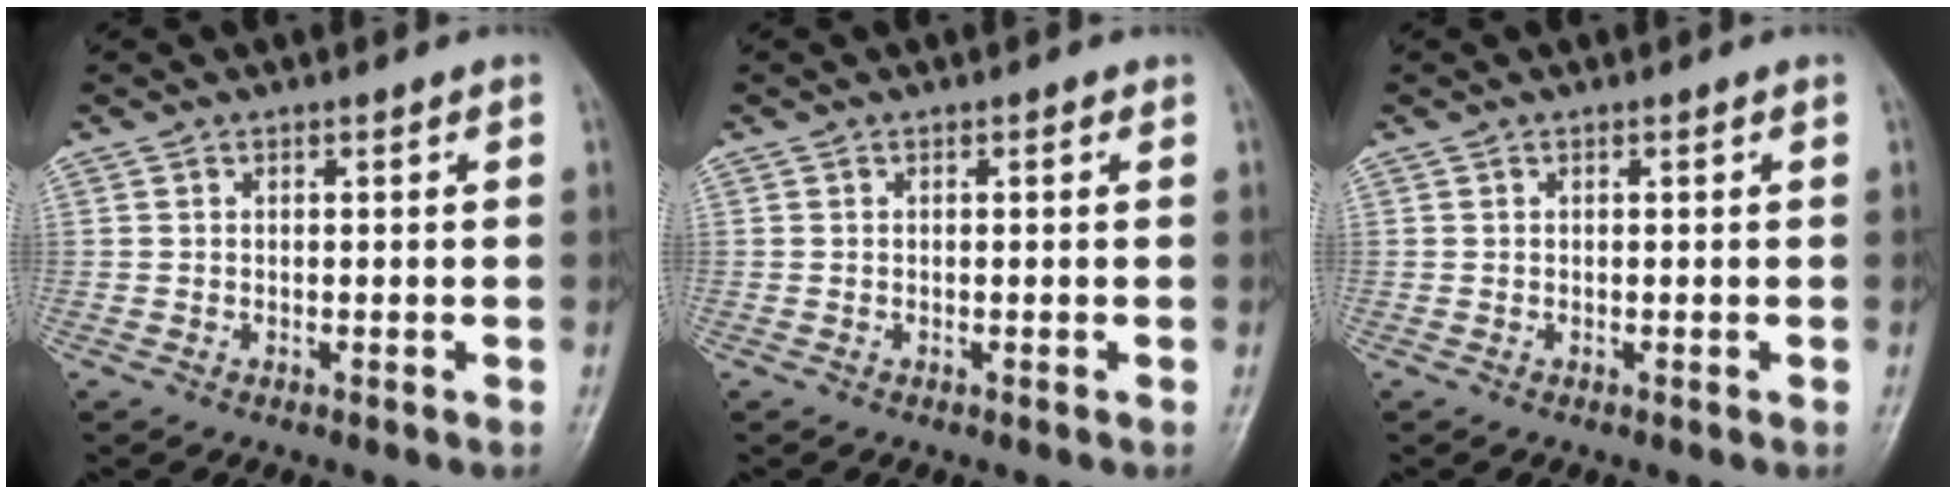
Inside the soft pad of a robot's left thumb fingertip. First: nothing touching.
{"total": 0.0}
{"total": 0.0}